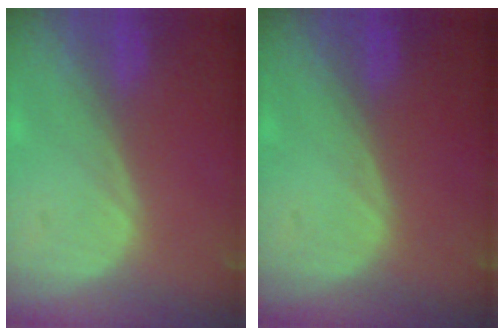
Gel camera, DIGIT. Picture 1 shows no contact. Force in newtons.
{"total": 0.0}